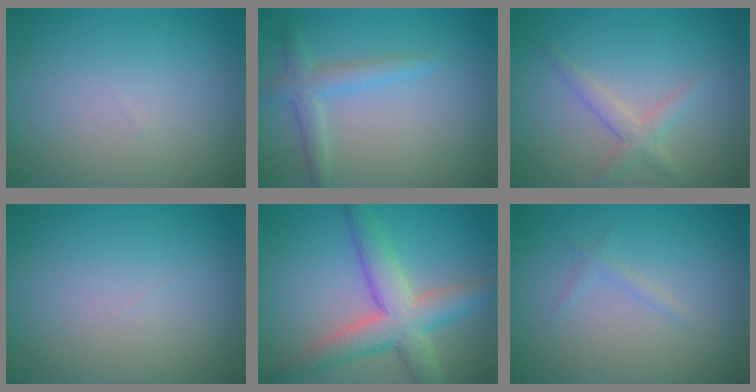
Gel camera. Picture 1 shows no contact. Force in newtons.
{"total": 2.5, "press": 2.5, "slide": 0.1}
{"total": 2.0, "press": 2.0, "slide": 0.1}
{"total": 0.0}
{"total": 6.3, "press": 6.3, "slide": 0.4}
{"total": 0.8, "press": 0.8, "slide": 0.0}